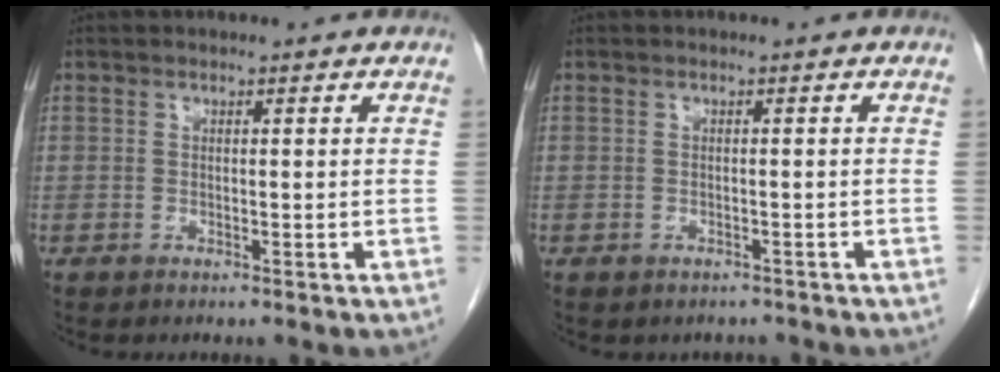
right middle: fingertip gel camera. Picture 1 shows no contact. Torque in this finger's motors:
{"motor_torque": [0.01, 0.00, 0.00, 0.01]}